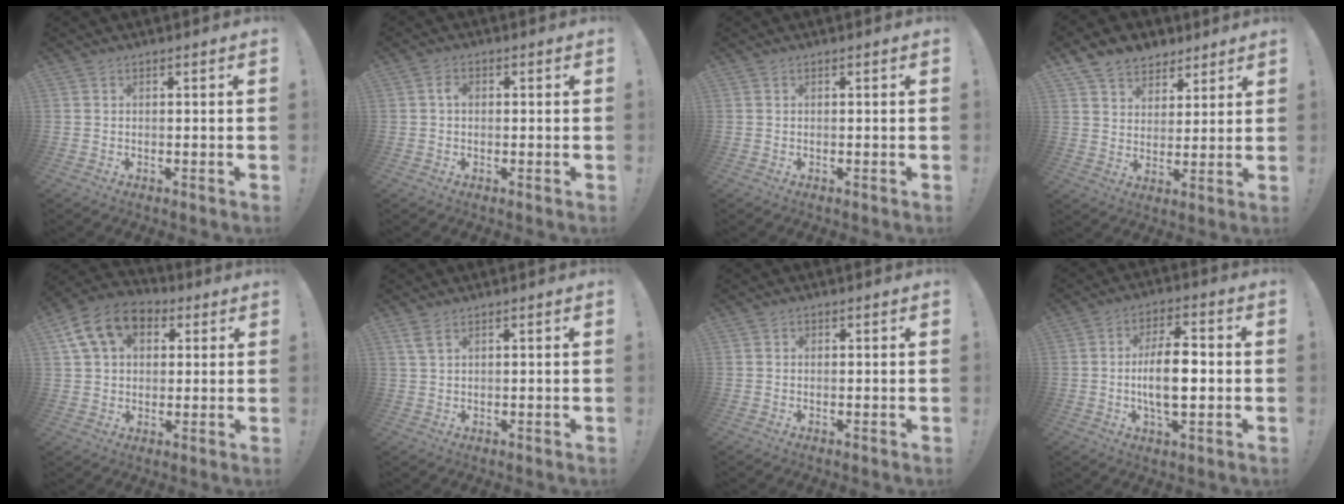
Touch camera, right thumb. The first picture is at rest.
{"total": 2.0, "force": [-0.2, 1.3, 1.5], "torque": [-0.031, 0.008, -0.004]}
{"total": 0.0}
{"total": 9.3, "force": [6.5, 6.4, 2.0], "torque": [-0.036, -0.041, 0.130]}
{"total": 14.1, "force": [5.5, 10.1, 8.2], "torque": [-0.129, -0.009, 0.109]}
{"total": 2.8, "force": [1.5, 0.9, 2.2], "torque": [-0.051, 0.002, 0.029]}
{"total": 0.5, "force": [0.0, 0.5, 0.0], "torque": [-0.002, 0.002, 0.000]}
{"total": 11.4, "force": [-1.3, 4.7, 10.3], "torque": [-0.190, 0.001, -0.033]}